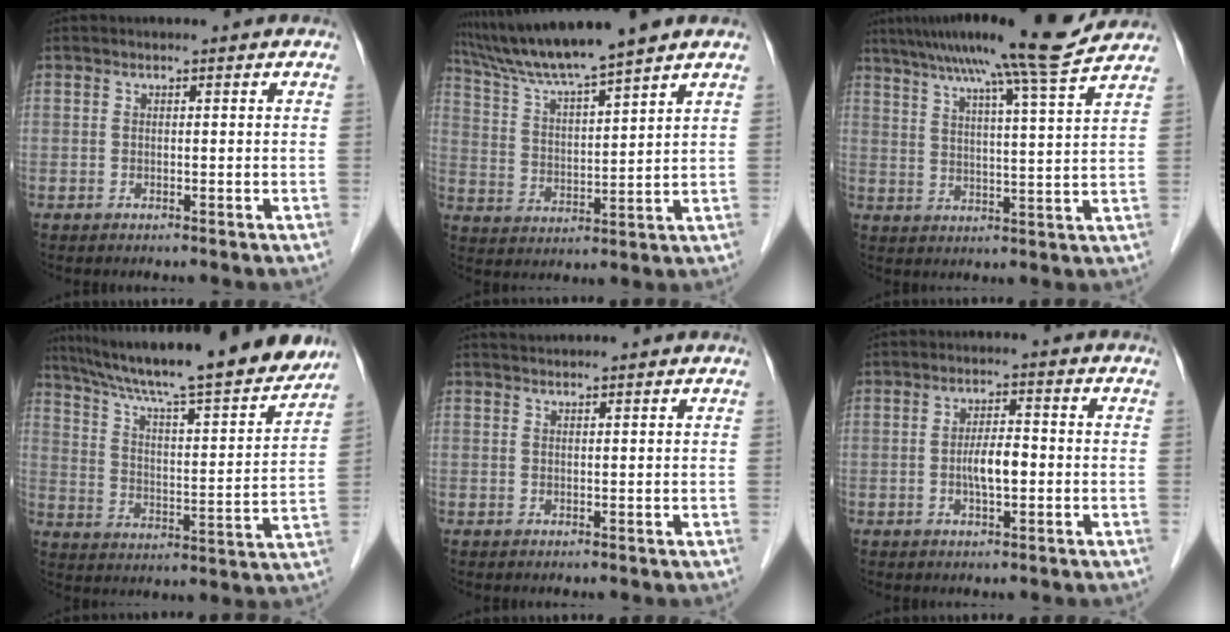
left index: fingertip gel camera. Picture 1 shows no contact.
{"total": 11.5, "force": [10.0, -1.0, 5.5], "torque": [-0.105, 0.017, 0.184]}
{"total": 16.3, "force": [13.8, -1.5, 8.5], "torque": [-0.147, 0.006, 0.192]}
{"total": 24.3, "force": [21.1, 1.7, 11.8], "torque": [-0.196, -0.020, 0.303]}
{"total": 2.8, "force": [2.8, -0.1, 0.6], "torque": [-0.010, 0.024, 0.042]}
{"total": 4.1, "force": [-0.7, 1.1, 3.9], "torque": [-0.077, 0.001, -0.013]}